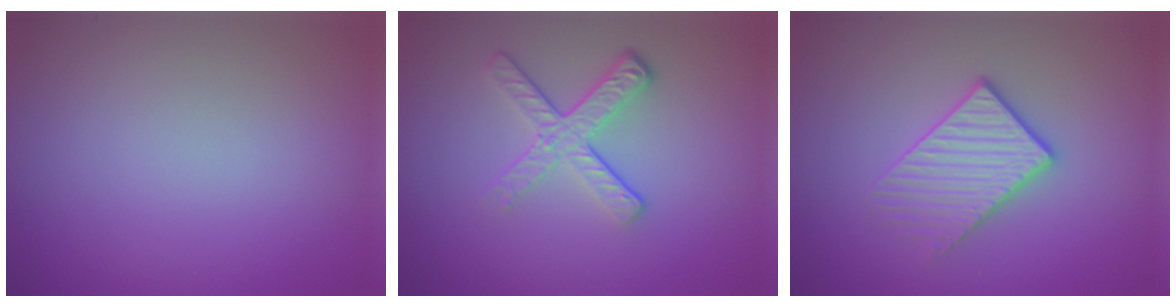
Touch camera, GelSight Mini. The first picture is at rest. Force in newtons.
{"total": 4.1, "press": 2.7, "slide": 3.0}
{"total": 3.1, "press": 2.8, "slide": 1.3}